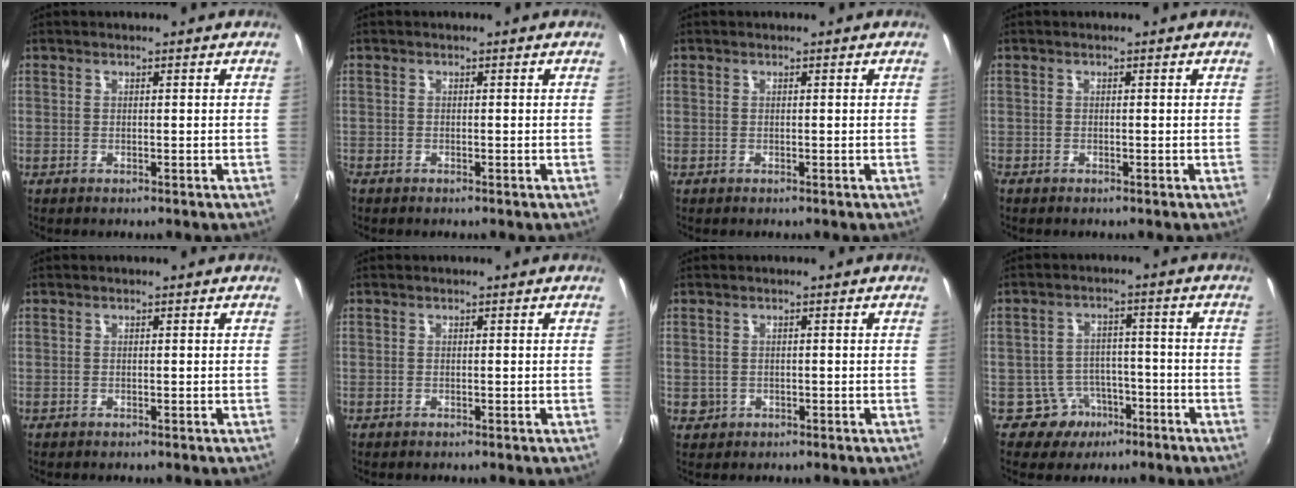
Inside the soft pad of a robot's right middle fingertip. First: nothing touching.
{"total": 1.2, "force": [-0.8, 0.7, 0.5], "torque": [-0.011, -0.004, -0.016]}
{"total": 0.0}
{"total": 0.8, "force": [-0.5, 0.5, 0.4], "torque": [-0.008, -0.003, -0.011]}
{"total": 0.0}
{"total": 0.0}
{"total": 2.9, "force": [-0.1, 2.8, 1.0], "torque": [-0.016, 0.001, 0.003]}
{"total": 6.9, "force": [-3.9, 5.6, 0.8], "torque": [-0.022, 0.026, -0.049]}